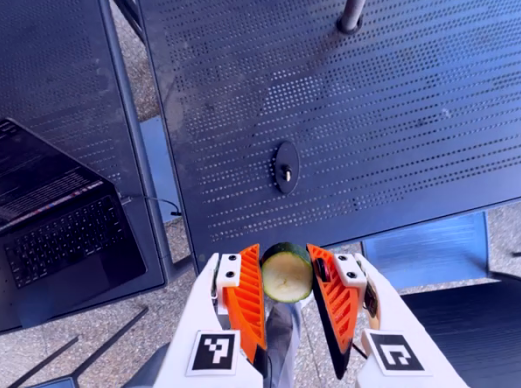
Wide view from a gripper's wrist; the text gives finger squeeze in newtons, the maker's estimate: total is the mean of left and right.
{"total": 9.6, "left": 9.1, "right": 10.1}